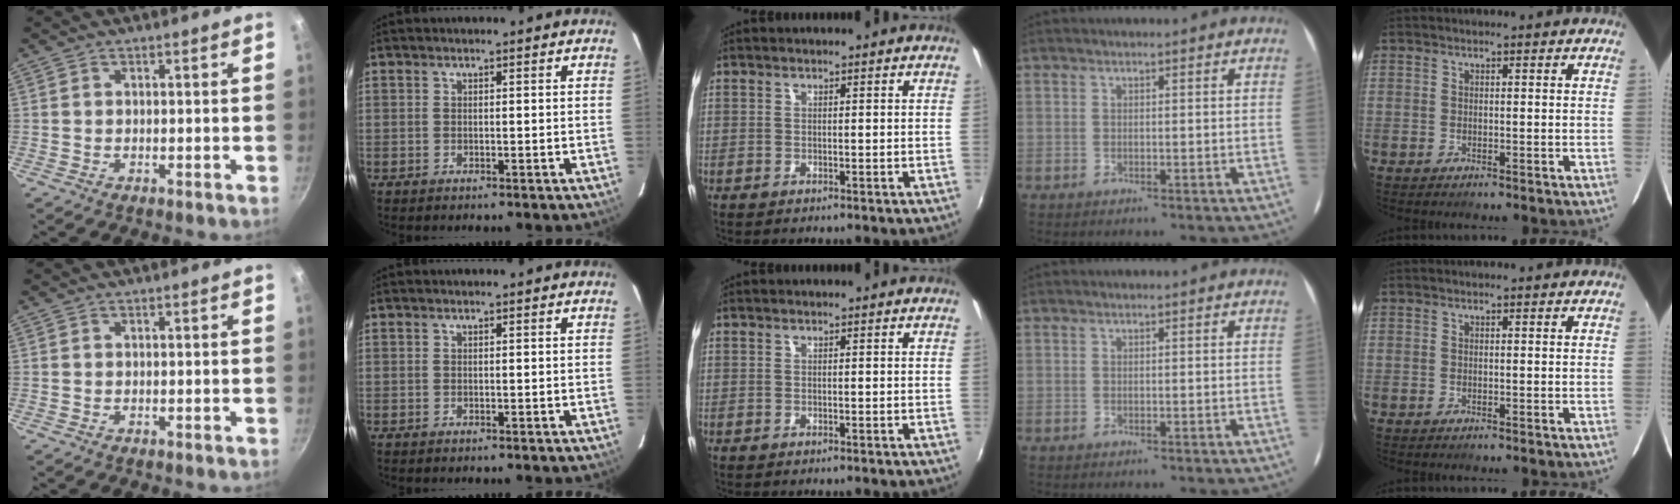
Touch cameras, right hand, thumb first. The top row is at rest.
{}